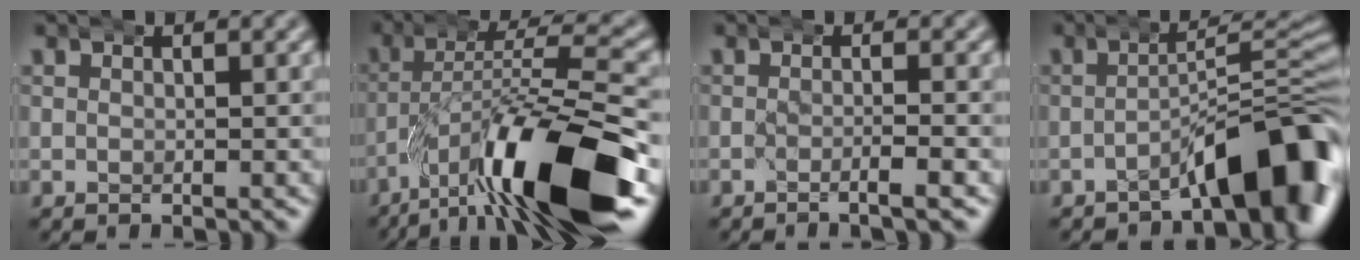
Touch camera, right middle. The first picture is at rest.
{"total": 12.8, "force": [-7.1, 2.3, 10.4], "torque": [-0.164, 0.005, -0.112]}
{"total": 1.4, "force": [-1.0, -0.5, 0.8], "torque": [-0.016, 0.005, -0.024]}
{"total": 8.2, "force": [-4.4, 2.3, 6.5], "torque": [-0.077, 0.010, -0.073]}